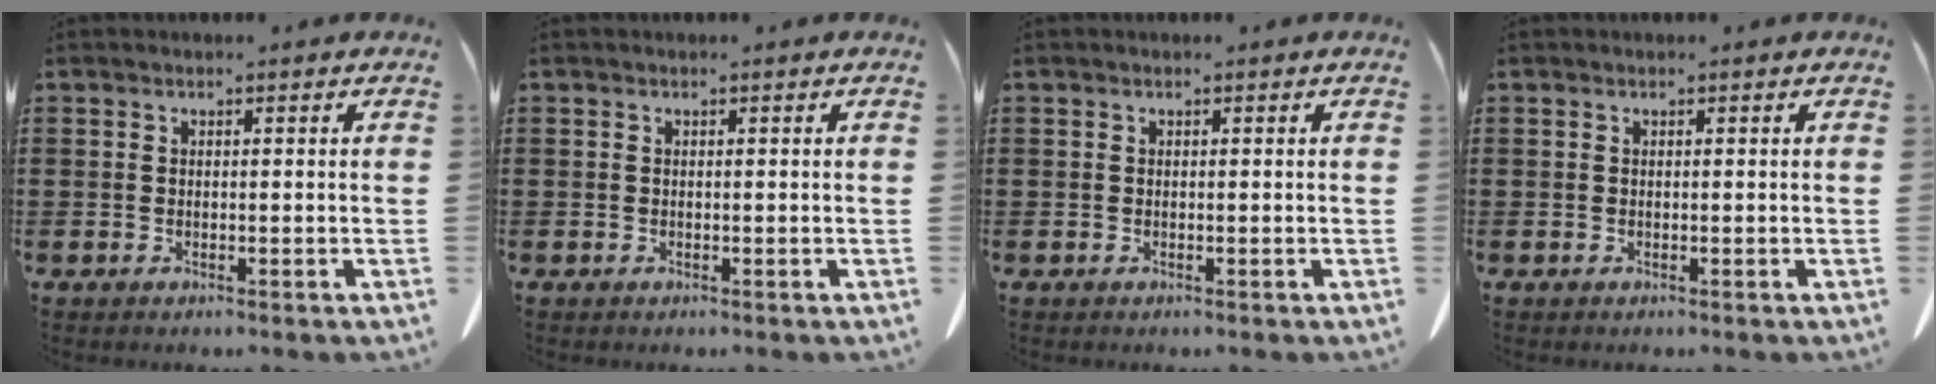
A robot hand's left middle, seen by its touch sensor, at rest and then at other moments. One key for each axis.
{"total": 0.0}
{"total": 0.0}
{"total": 0.0}